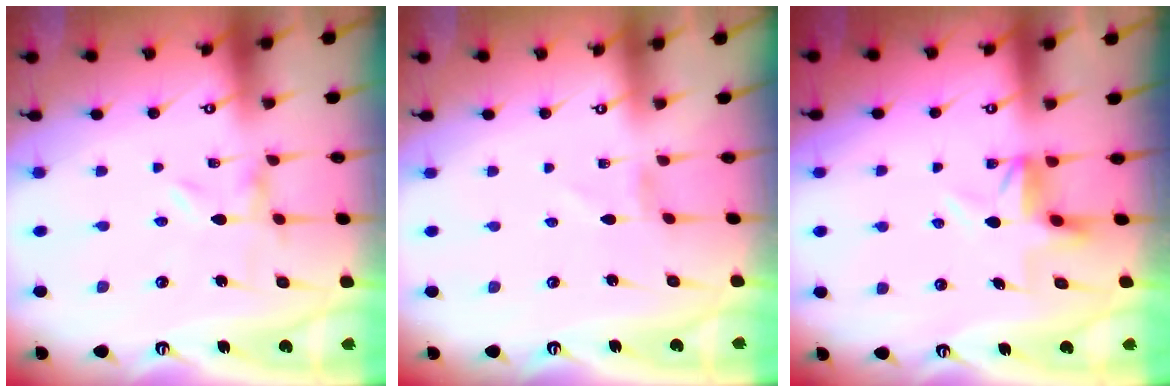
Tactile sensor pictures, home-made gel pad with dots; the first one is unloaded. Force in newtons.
{"total": 0.8, "press": 0.8, "slide": 0.1}
{"total": 4.4, "press": 4.4, "slide": 0.3}